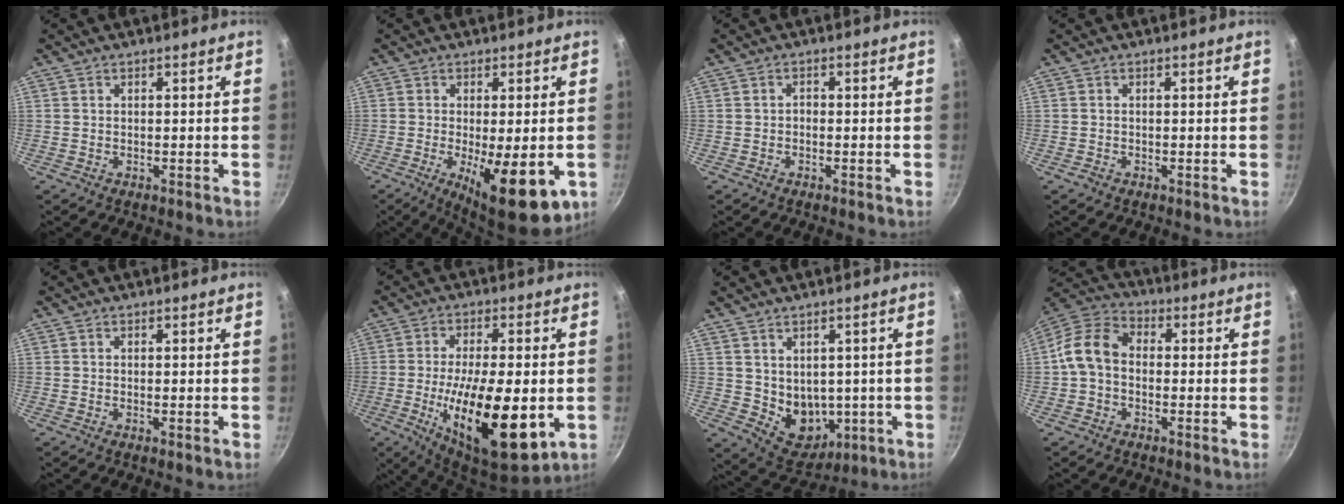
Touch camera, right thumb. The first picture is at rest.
{"total": 14.5, "force": [-4.6, 5.0, 12.8], "torque": [-0.164, -0.016, -0.050]}
{"total": 0.9, "force": [-0.4, 0.6, 0.5], "torque": [-0.002, 0.003, -0.012]}
{"total": 0.6, "force": [-0.4, 0.4, 0.2], "torque": [-0.004, 0.000, -0.008]}
{"total": 0.6, "force": [0.0, 0.0, 0.6], "torque": [-0.013, -0.003, 0.001]}
{"total": 20.7, "force": [-4.2, 7.6, 18.8], "torque": [-0.315, -0.023, -0.049]}
{"total": 8.8, "force": [-0.4, 6.9, 5.5], "torque": [-0.047, -0.009, 0.025]}
{"total": 10.2, "force": [-0.5, 7.4, 7.1], "torque": [-0.130, 0.030, -0.024]}